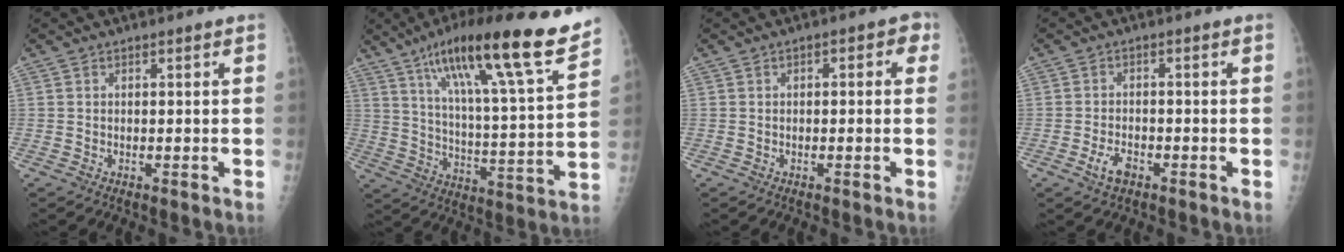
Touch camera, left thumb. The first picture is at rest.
{"total": 23.8, "force": [16.0, 2.9, 17.4], "torque": [-0.260, -0.050, 0.257]}
{"total": 3.7, "force": [0.6, 2.0, 3.0], "torque": [-0.020, 0.015, -0.002]}
{"total": 3.9, "force": [-2.2, 2.0, 2.5], "torque": [-0.047, 0.014, -0.037]}